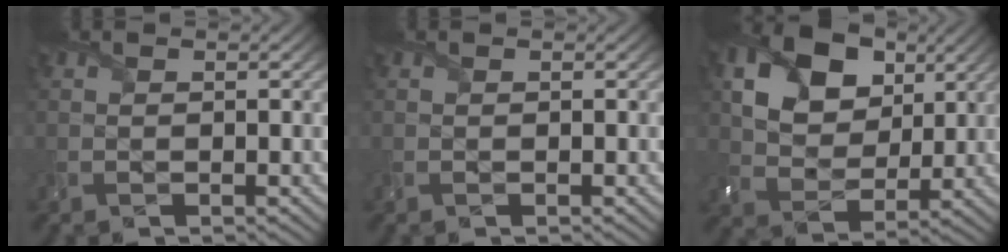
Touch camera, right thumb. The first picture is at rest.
{"total": 0.0}
{"total": 12.0, "force": [5.5, 8.3, 6.8], "torque": [-0.166, 0.014, 0.097]}